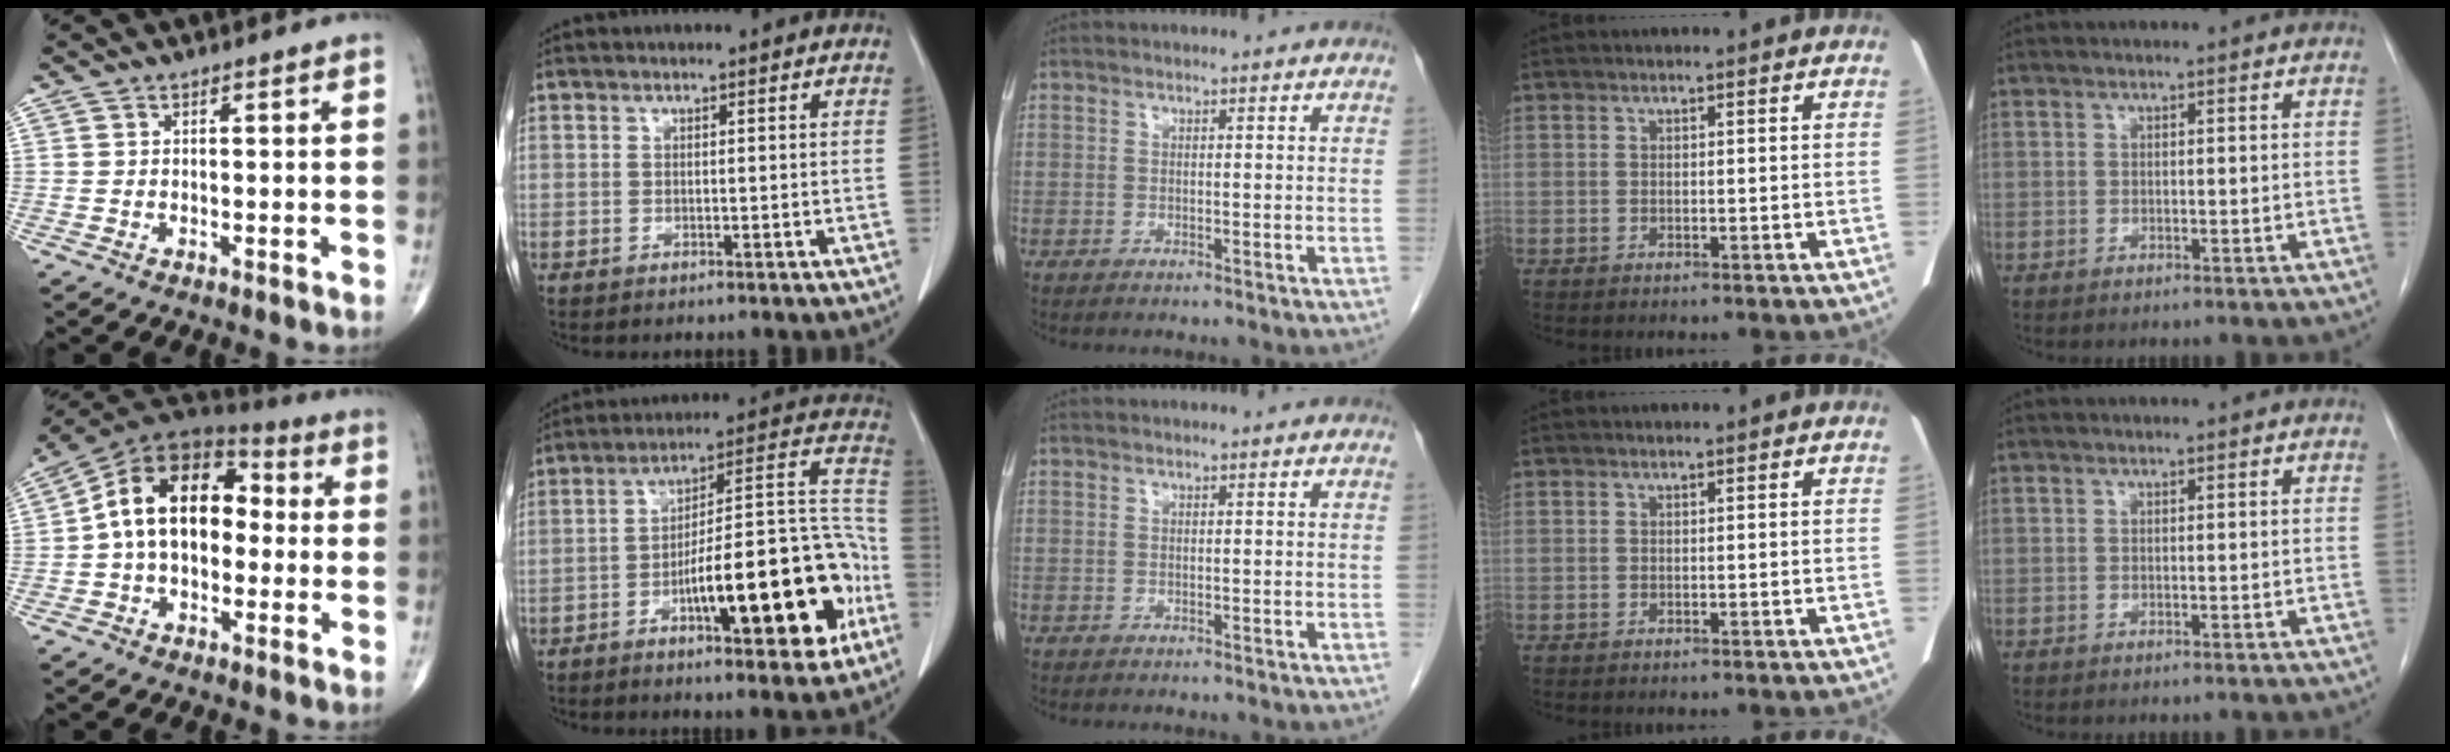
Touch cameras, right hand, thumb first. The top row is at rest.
{"thumb": {"total": 16.3, "force": [0.0, 10.8, 12.2], "torque": [-0.175, 0.049, -0.014]}, "index": {"total": 22.2, "force": [-8.0, 5.0, 20.1], "torque": [-0.245, 0.031, -0.105]}}